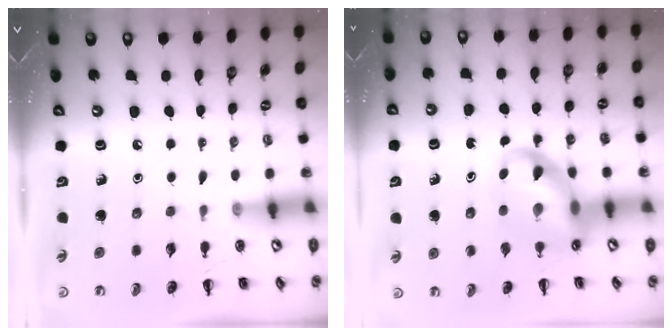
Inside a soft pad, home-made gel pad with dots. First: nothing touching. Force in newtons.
{"total": 11.7, "press": 11.4, "slide": 2.9}